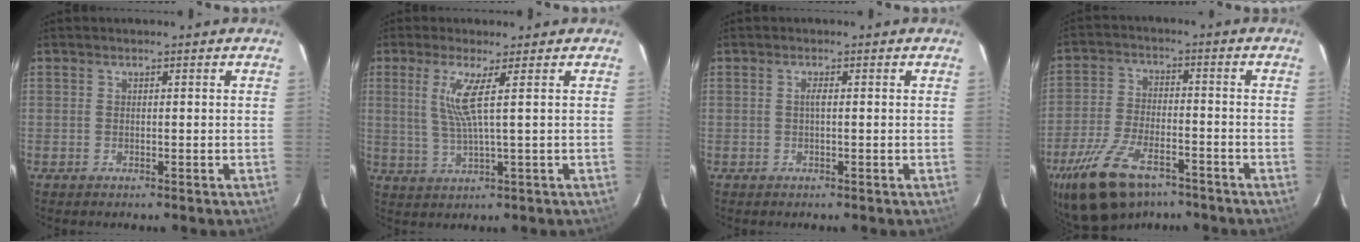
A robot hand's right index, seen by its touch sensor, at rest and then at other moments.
{"total": 5.7, "force": [1.8, -0.6, 5.4], "torque": [-0.107, -0.008, 0.040]}
{"total": 1.1, "force": [0.0, 0.0, 1.1], "torque": [-0.020, 0.002, -0.001]}
{"total": 16.5, "force": [-11.2, 7.5, 9.4], "torque": [-0.208, -0.027, -0.195]}